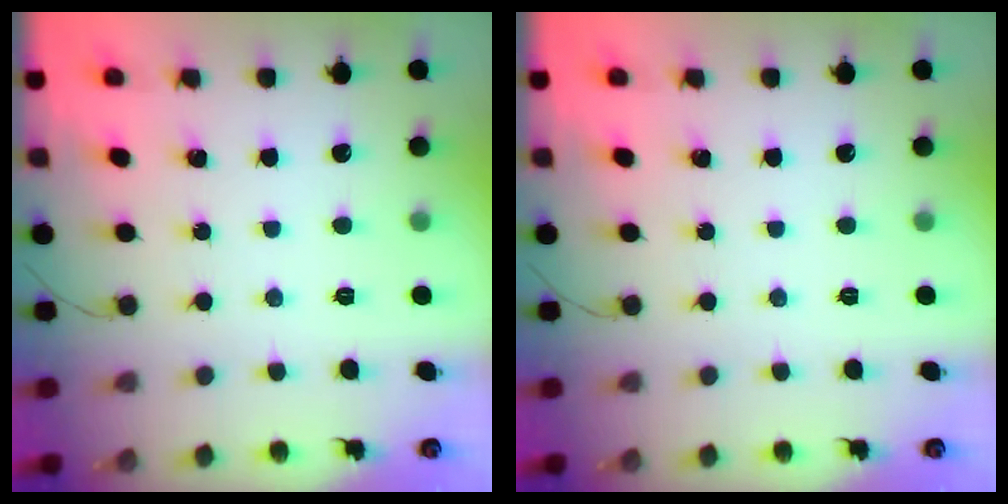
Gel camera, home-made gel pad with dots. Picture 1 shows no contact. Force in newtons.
{"total": 0.0}